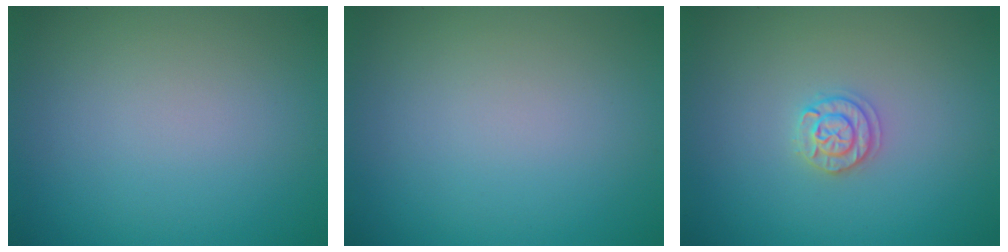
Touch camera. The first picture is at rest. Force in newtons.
{"total": 0.0}
{"total": 1.7, "press": 1.7, "slide": 0.2}